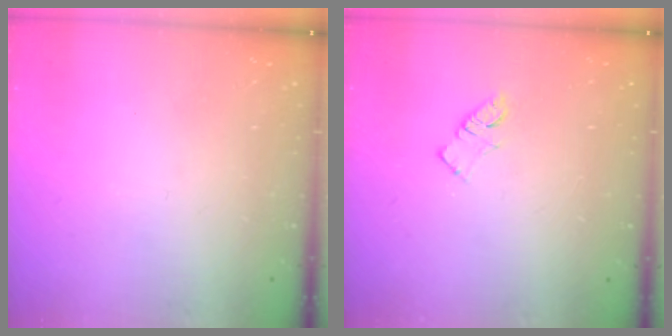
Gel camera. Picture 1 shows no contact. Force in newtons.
{"total": 4.0, "press": 4.0, "slide": 0.4}